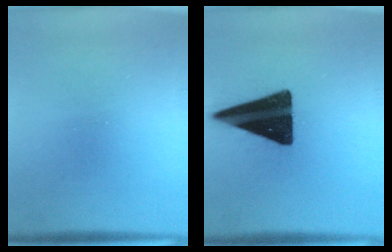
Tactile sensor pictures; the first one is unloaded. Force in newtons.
{"total": 18.8}